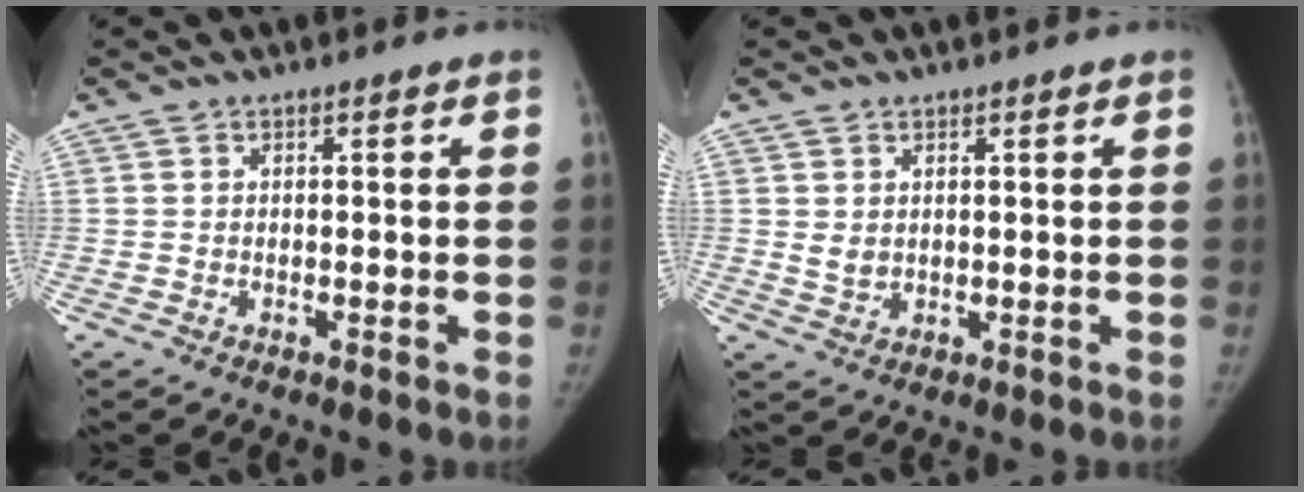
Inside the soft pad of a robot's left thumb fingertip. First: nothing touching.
{"total": 2.1, "force": [0.8, 1.5, 1.2], "torque": [-0.014, -0.010, 0.024]}